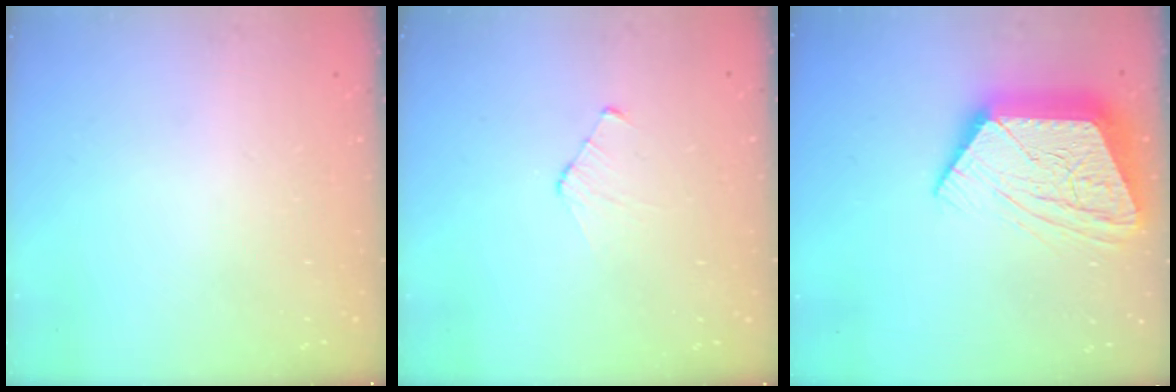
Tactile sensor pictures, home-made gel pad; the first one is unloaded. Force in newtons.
{"total": 5.0, "press": 5.0, "slide": 0.5}
{"total": 19.1, "press": 19.0, "slide": 1.6}